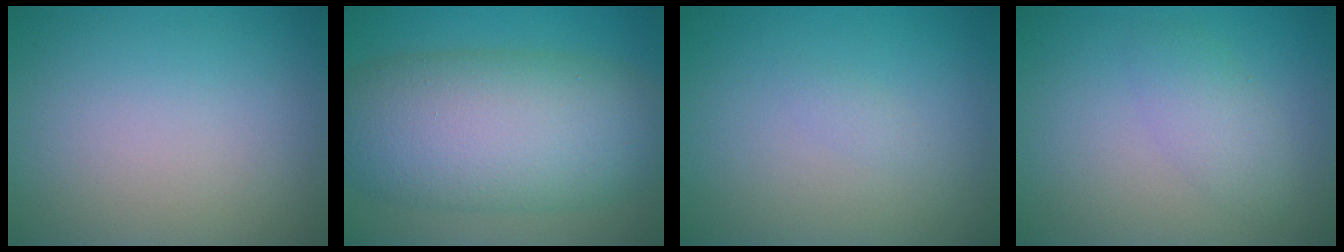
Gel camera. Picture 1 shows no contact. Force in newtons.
{"total": 12.0, "press": 12.0, "slide": 0.3}
{"total": 0.6, "press": 0.6, "slide": 0.1}
{"total": 2.4, "press": 2.4, "slide": 0.1}